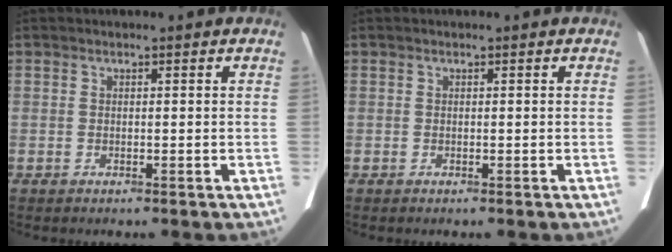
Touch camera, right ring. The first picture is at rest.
{"total": 0.0}